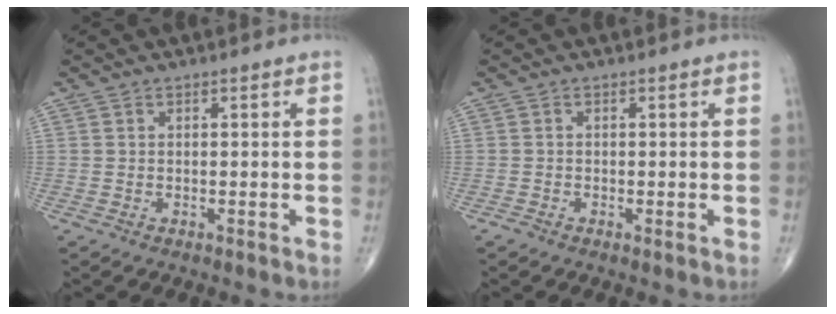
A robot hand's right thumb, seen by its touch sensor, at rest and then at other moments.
{"total": 0.8, "force": [-0.4, 0.3, 0.6], "torque": [-0.016, -0.004, -0.012]}